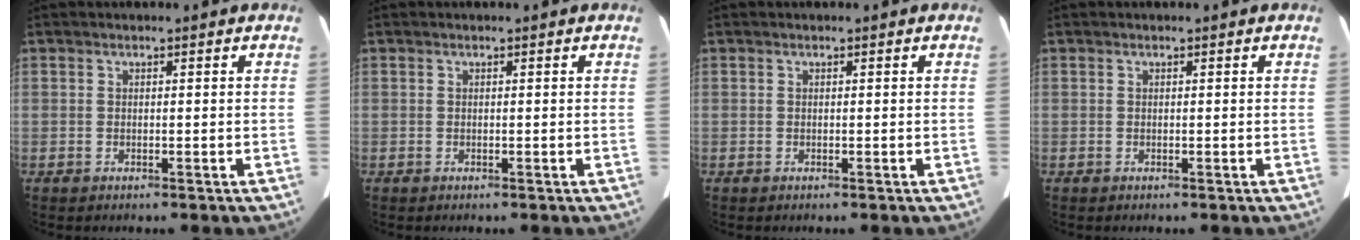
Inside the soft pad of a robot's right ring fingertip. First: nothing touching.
{"total": 0.0}
{"total": 0.0}
{"total": 0.0}